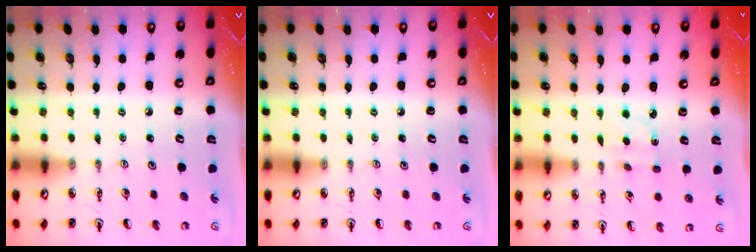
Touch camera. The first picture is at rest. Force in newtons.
{"total": 0.0}
{"total": 2.0, "press": 1.9, "slide": 0.6}